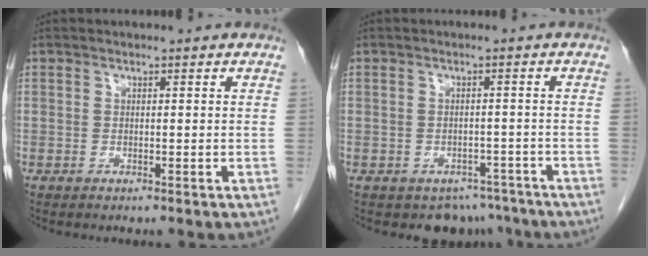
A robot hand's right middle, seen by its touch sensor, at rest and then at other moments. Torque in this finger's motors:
{"motor_torque": [0.02, -0.02, 0.01, 0.00]}